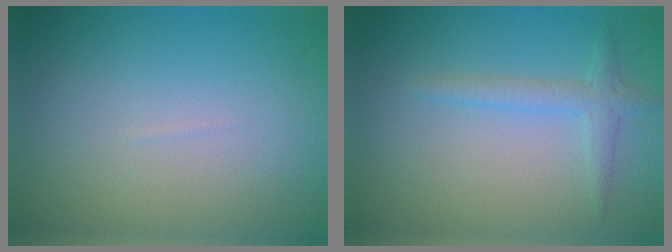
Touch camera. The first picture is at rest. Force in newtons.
{"total": 1.9, "press": 1.9, "slide": 0.1}